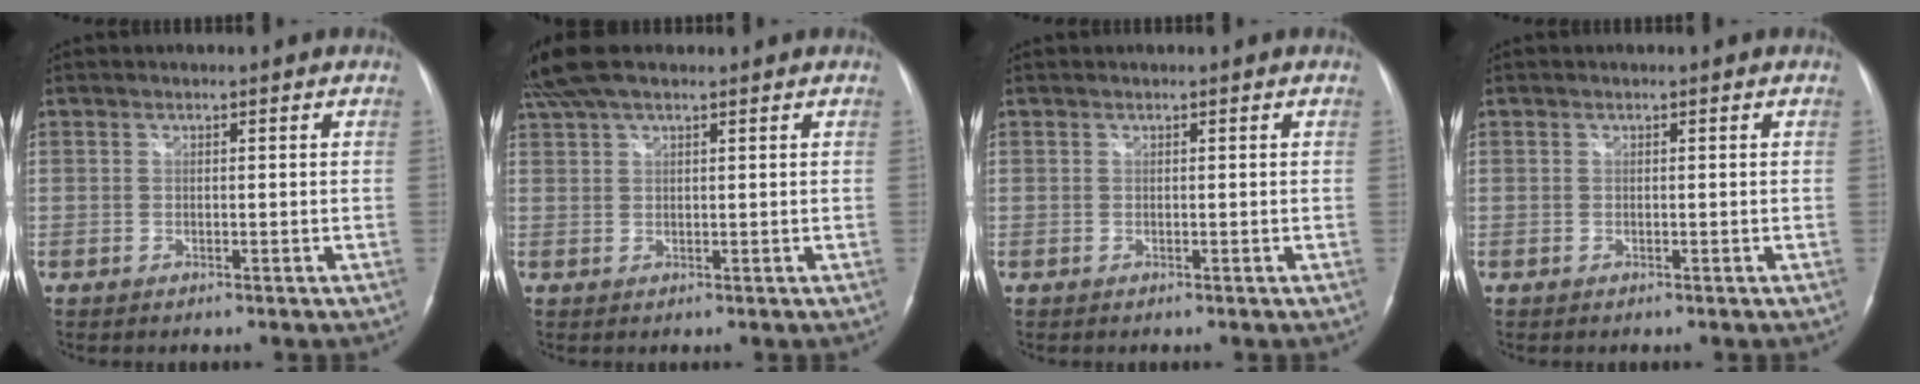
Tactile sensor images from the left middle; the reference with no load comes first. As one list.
[{"total": 7.1, "force": [5.4, 2.0, 4.2], "torque": [-0.090, 0.038, 0.103]}, {"total": 0.0}, {"total": 0.0}]